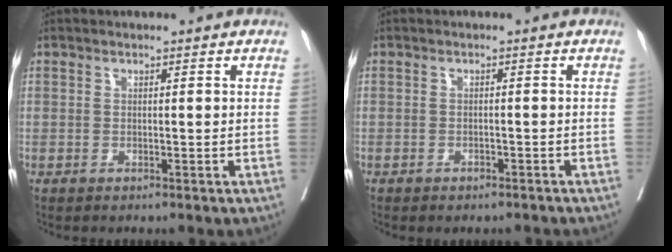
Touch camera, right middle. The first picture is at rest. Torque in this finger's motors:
{"motor_torque": [1.01, -1.13, 0.16, 0.09]}